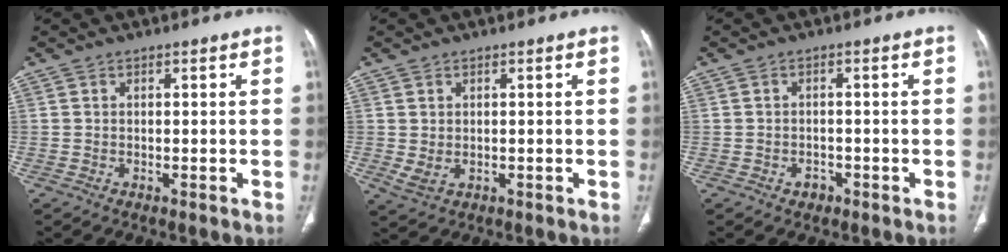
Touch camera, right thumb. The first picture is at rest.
{"total": 2.5, "force": [0.0, 1.8, 1.8], "torque": [-0.039, -0.005, 0.011]}
{"total": 1.9, "force": [-1.0, 1.5, 0.7], "torque": [-0.007, 0.009, -0.012]}